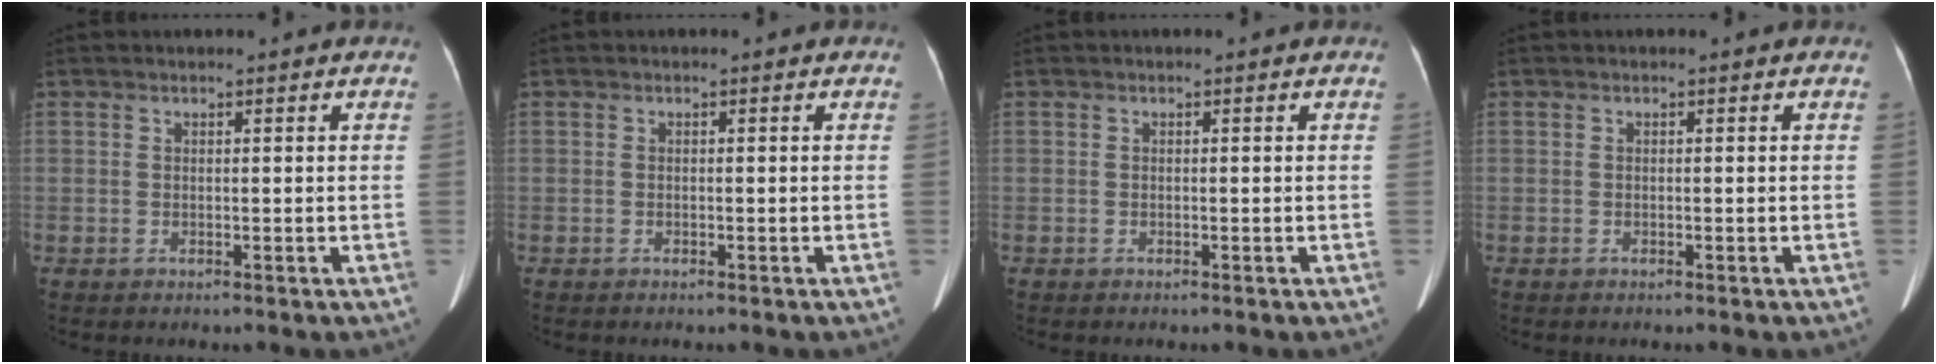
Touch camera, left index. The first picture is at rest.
{"total": 0.0}
{"total": 0.0}
{"total": 0.0}